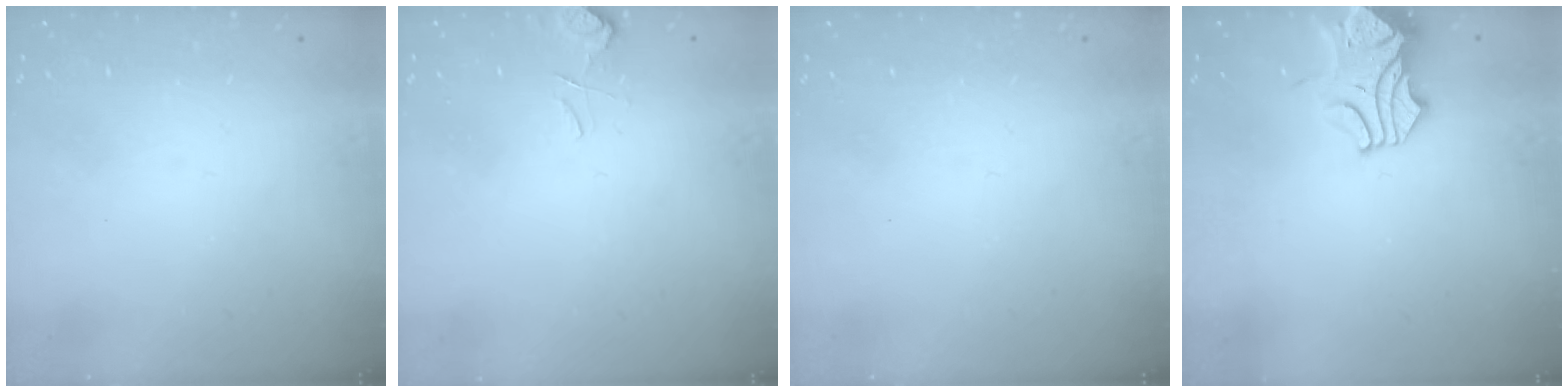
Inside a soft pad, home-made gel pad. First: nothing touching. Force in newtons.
{"total": 2.5, "press": 2.5, "slide": 0.5}
{"total": 0.0}
{"total": 1.1, "press": 0.7, "slide": 0.9}